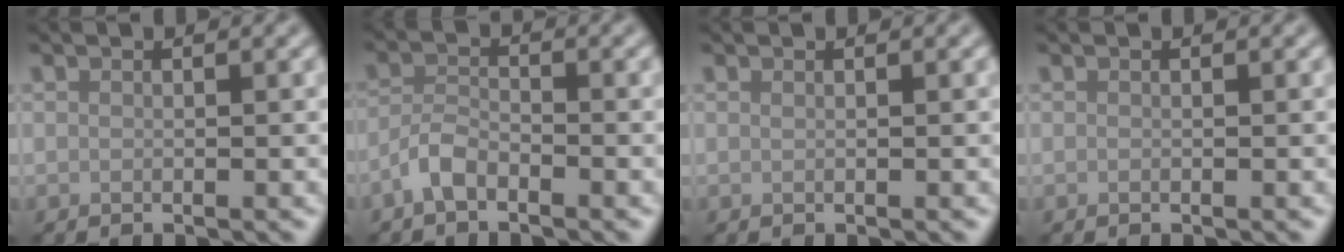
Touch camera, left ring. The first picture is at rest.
{"total": 2.4, "force": [-1.7, 0.9, 1.3], "torque": [-0.028, 0.006, -0.042]}
{"total": 0.0}
{"total": 0.0}